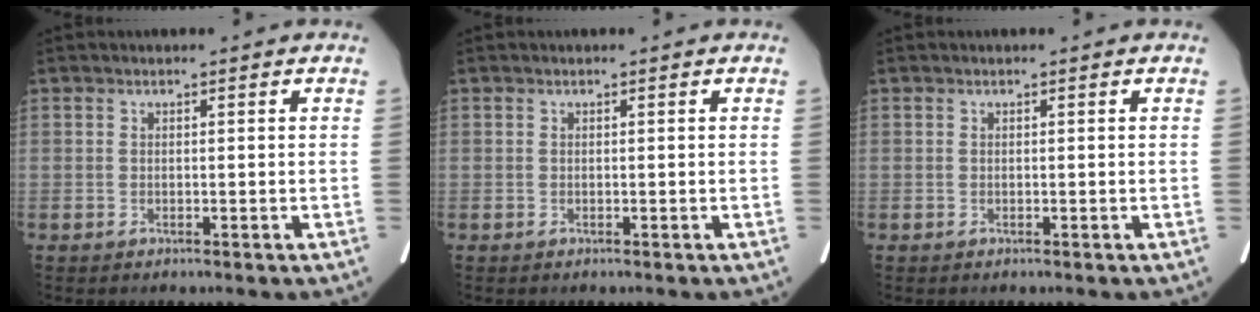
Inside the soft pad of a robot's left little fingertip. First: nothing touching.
{"total": 0.0}
{"total": 0.0}